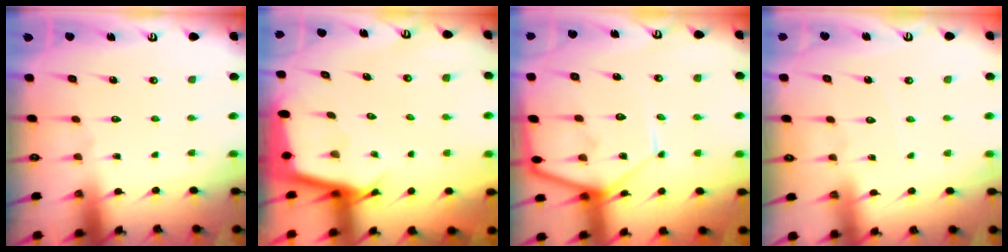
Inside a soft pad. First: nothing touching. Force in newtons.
{"total": 2.9, "press": 2.9, "slide": 0.0}
{"total": 13.5, "press": 13.4, "slide": 0.9}
{"total": 2.6, "press": 2.6, "slide": 0.4}